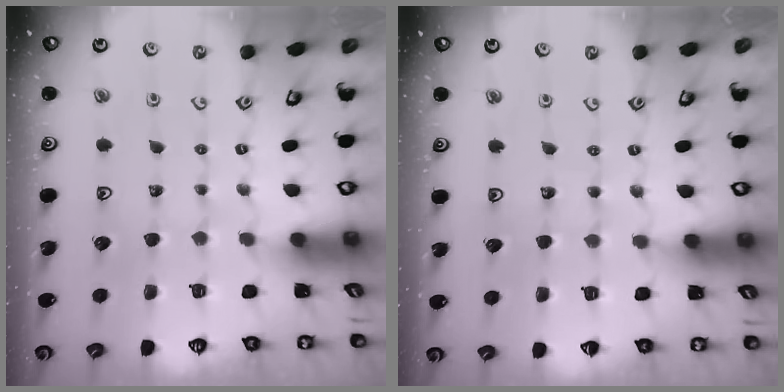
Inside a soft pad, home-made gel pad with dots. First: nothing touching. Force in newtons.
{"total": 4.2, "press": 4.2, "slide": 0.5}